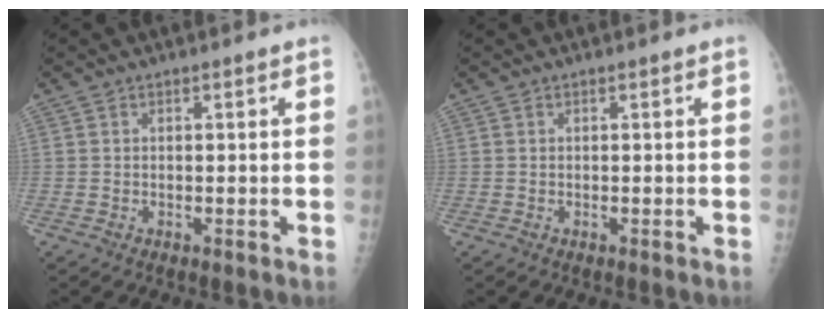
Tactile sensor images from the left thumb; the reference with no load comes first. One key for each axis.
{"total": 0.0}